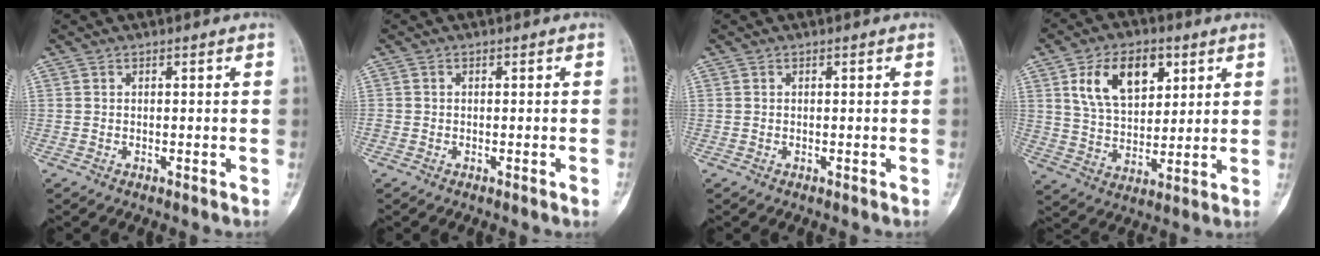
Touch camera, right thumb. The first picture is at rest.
{"total": 0.9, "force": [-0.5, 0.1, 0.8], "torque": [-0.012, -0.001, -0.009]}
{"total": 0.0}
{"total": 13.6, "force": [5.6, 8.4, 9.2], "torque": [-0.125, -0.016, 0.106]}